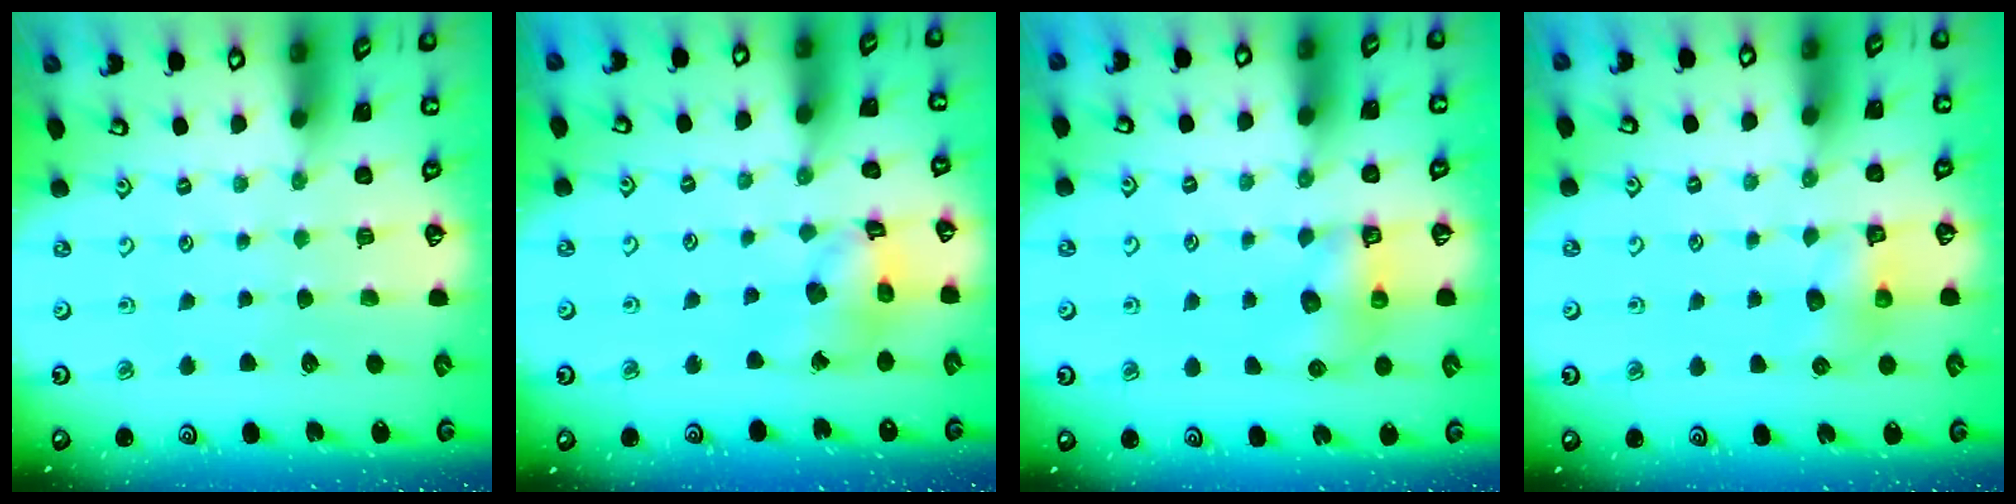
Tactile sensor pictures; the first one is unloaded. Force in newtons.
{"total": 13.1, "press": 13.0, "slide": 1.5}
{"total": 6.2, "press": 6.2, "slide": 0.2}
{"total": 6.8, "press": 6.8, "slide": 0.2}